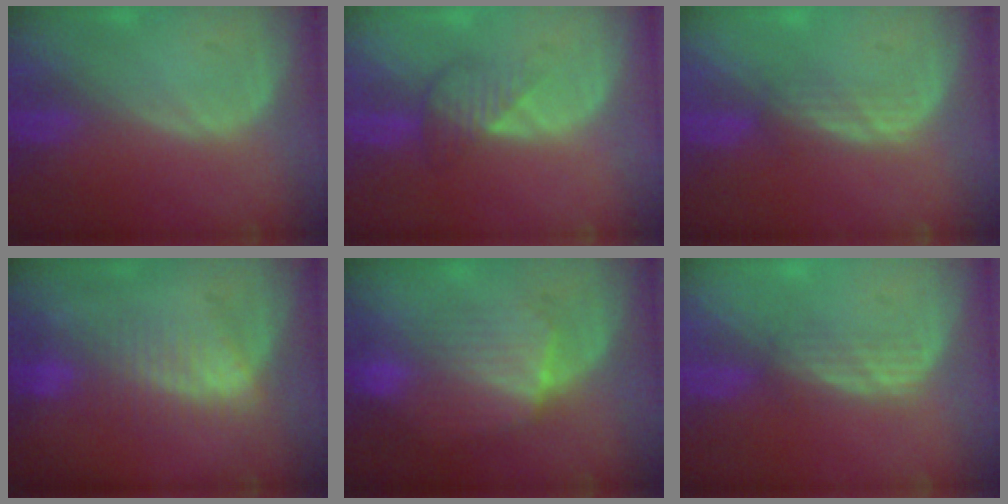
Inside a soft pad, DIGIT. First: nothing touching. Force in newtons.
{"total": 3.3, "press": 3.3, "slide": 0.2}
{"total": 2.5, "press": 2.3, "slide": 0.9}
{"total": 6.7, "press": 6.3, "slide": 2.1}
{"total": 7.2, "press": 7.1, "slide": 0.4}
{"total": 2.8, "press": 2.6, "slide": 1.0}